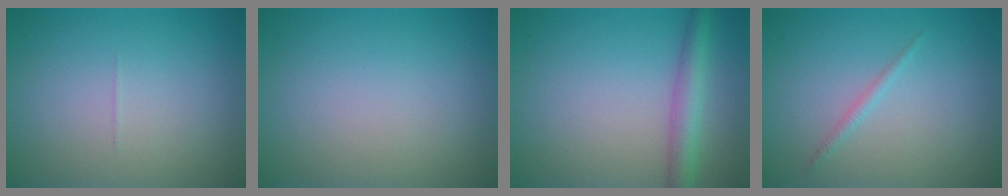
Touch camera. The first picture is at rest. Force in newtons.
{"total": 0.0}
{"total": 3.5, "press": 3.5, "slide": 0.1}
{"total": 0.8, "press": 0.8, "slide": 0.1}